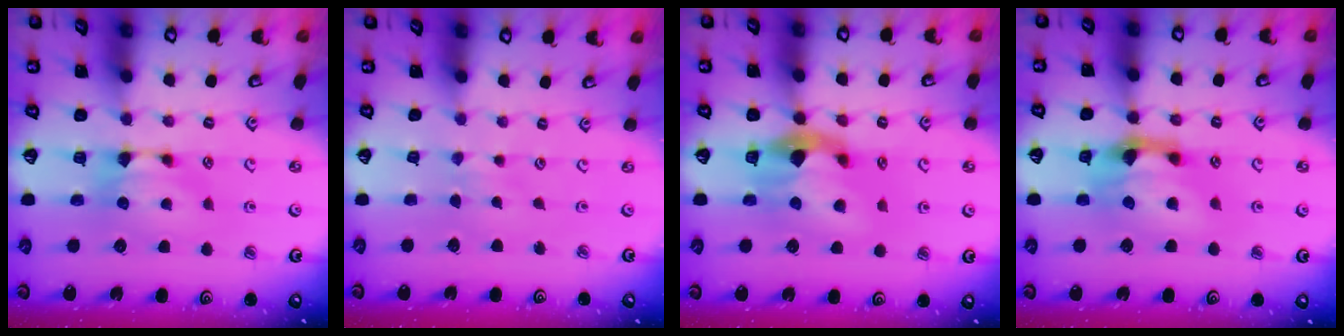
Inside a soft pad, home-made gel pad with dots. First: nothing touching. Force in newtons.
{"total": 4.0, "press": 4.0, "slide": 0.1}
{"total": 5.5, "press": 5.2, "slide": 1.9}
{"total": 4.6, "press": 4.1, "slide": 1.9}